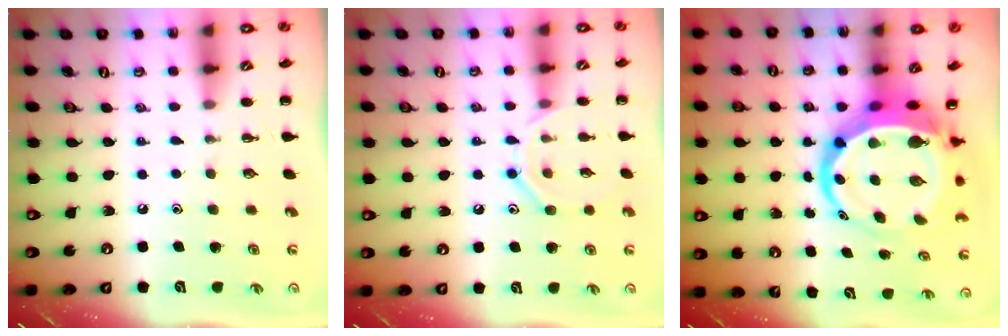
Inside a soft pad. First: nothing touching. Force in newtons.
{"total": 9.3, "press": 9.3, "slide": 0.8}
{"total": 13.3, "press": 12.9, "slide": 3.4}